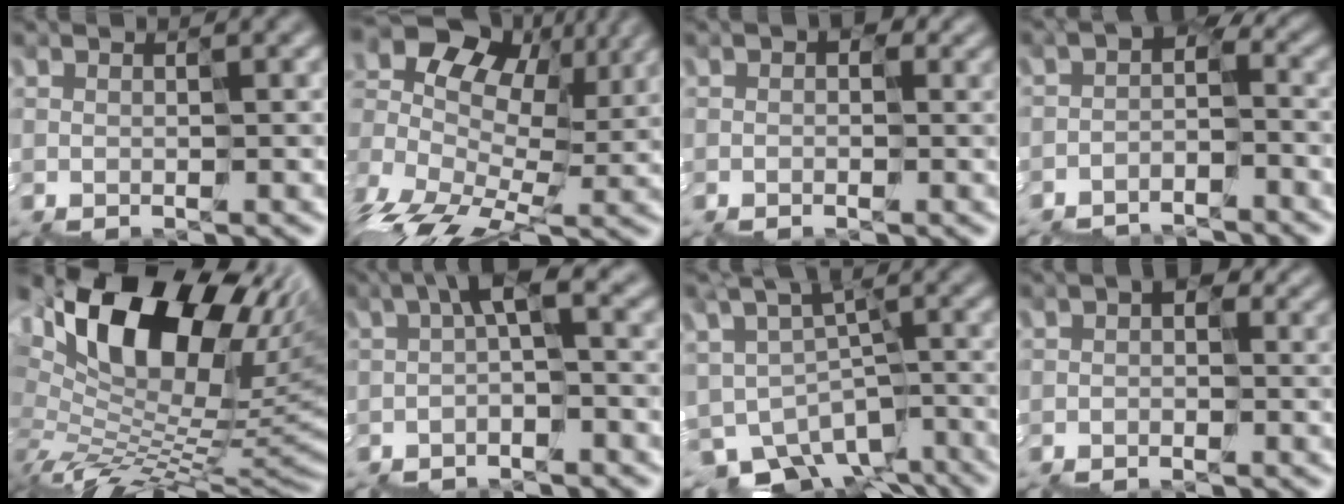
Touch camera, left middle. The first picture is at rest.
{"total": 12.0, "force": [0.9, 7.7, 9.1], "torque": [-0.193, 0.023, 0.028]}
{"total": 2.6, "force": [0.6, 1.8, 1.7], "torque": [-0.024, 0.011, 0.004]}
{"total": 4.2, "force": [-3.7, 1.5, 1.2], "torque": [-0.039, -0.008, -0.060]}
{"total": 13.5, "force": [4.9, 7.4, 10.1], "torque": [-0.178, 0.026, 0.088]}
{"total": 2.9, "force": [0.0, 0.6, 2.8], "torque": [-0.055, 0.014, -0.006]}
{"total": 5.6, "force": [-2.8, 4.3, 2.2], "torque": [-0.049, -0.013, -0.032]}
{"total": 2.6, "force": [0.4, 1.8, 1.8], "torque": [-0.026, 0.012, -0.001]}